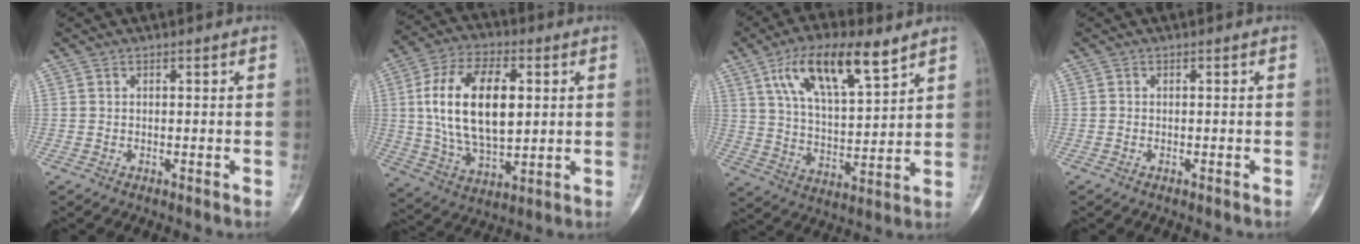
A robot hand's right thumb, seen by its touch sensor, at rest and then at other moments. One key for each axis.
{"total": 19.2, "fx": 2.9, "fy": 10.4, "fz": 15.9, "tx": -0.274, "ty": -0.001, "tz": 0.055}
{"total": 16.1, "fx": 9.0, "fy": 5.8, "fz": 12.1, "tx": -0.186, "ty": -0.029, "tz": 0.165}
{"total": 0.0}